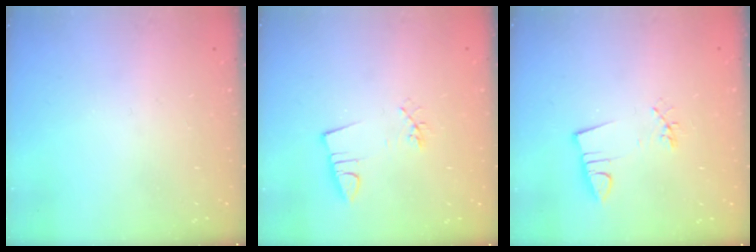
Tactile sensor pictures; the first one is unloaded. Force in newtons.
{"total": 3.1, "press": 1.6, "slide": 2.6}
{"total": 3.0, "press": 1.4, "slide": 2.6}